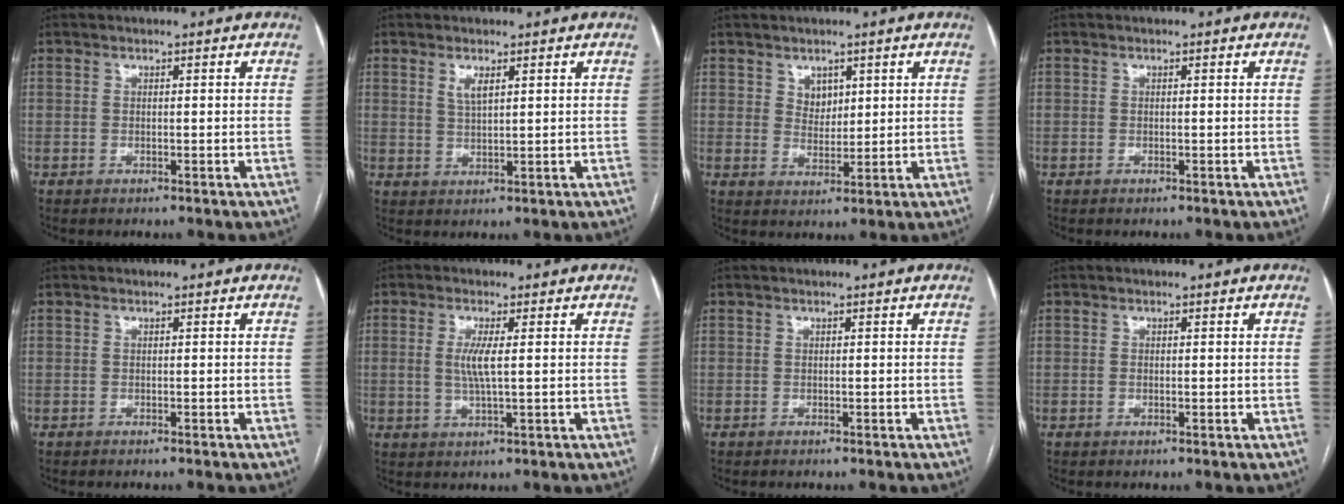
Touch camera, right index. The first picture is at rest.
{"total": 2.4, "force": [1.3, 0.6, 1.9], "torque": [-0.043, -0.003, 0.030]}
{"total": 3.1, "force": [1.6, 2.3, 1.4], "torque": [-0.022, 0.000, 0.034]}
{"total": 0.0}
{"total": 1.7, "force": [-1.6, 0.0, 0.7], "torque": [-0.008, -0.001, -0.021]}
{"total": 3.7, "force": [0.4, 0.2, 3.7], "torque": [-0.079, -0.005, 0.009]}
{"total": 1.2, "force": [-1.1, 0.0, 0.5], "torque": [-0.005, -0.001, -0.017]}
{"total": 0.0}